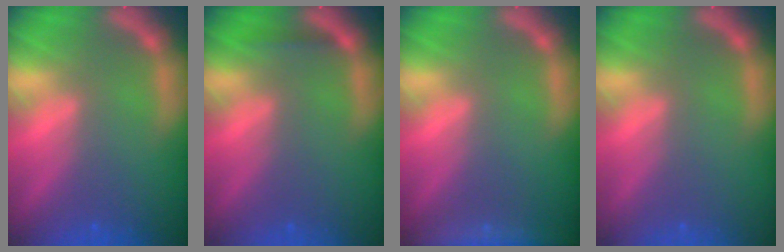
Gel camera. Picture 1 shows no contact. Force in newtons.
{"total": 0.9}
{"total": 8.0}
{"total": 0.0}